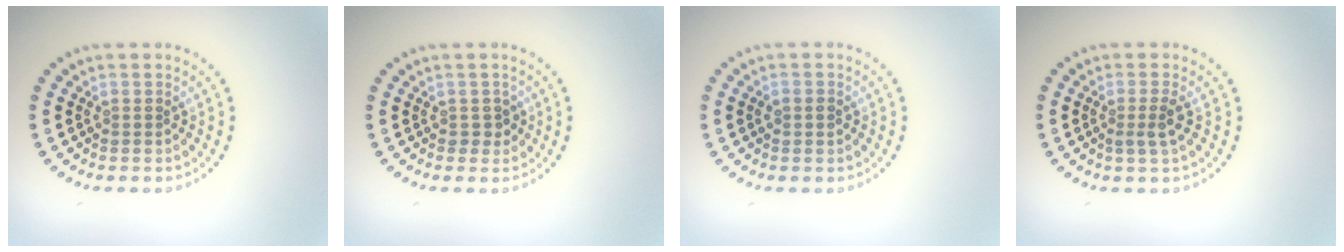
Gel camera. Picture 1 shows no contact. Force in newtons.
{"total": 1.1, "press": 1.0, "slide": 0.5}
{"total": 1.3, "press": 1.3, "slide": 0.1}
{"total": 1.6, "press": 1.2, "slide": 1.1}